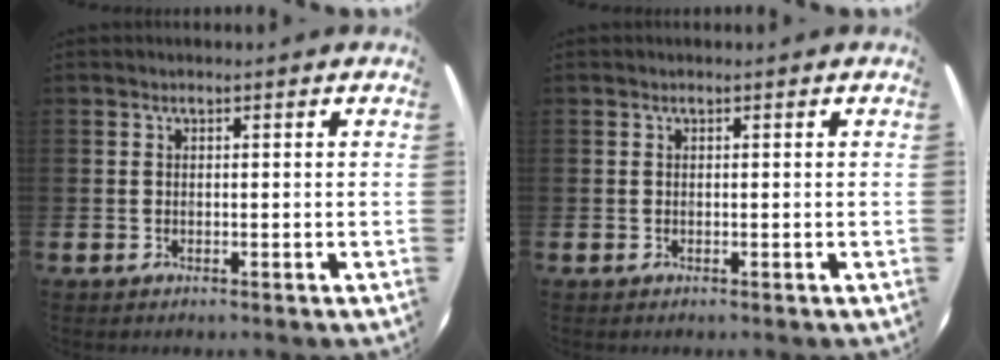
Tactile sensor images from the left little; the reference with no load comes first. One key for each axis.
{"total": 0.0}